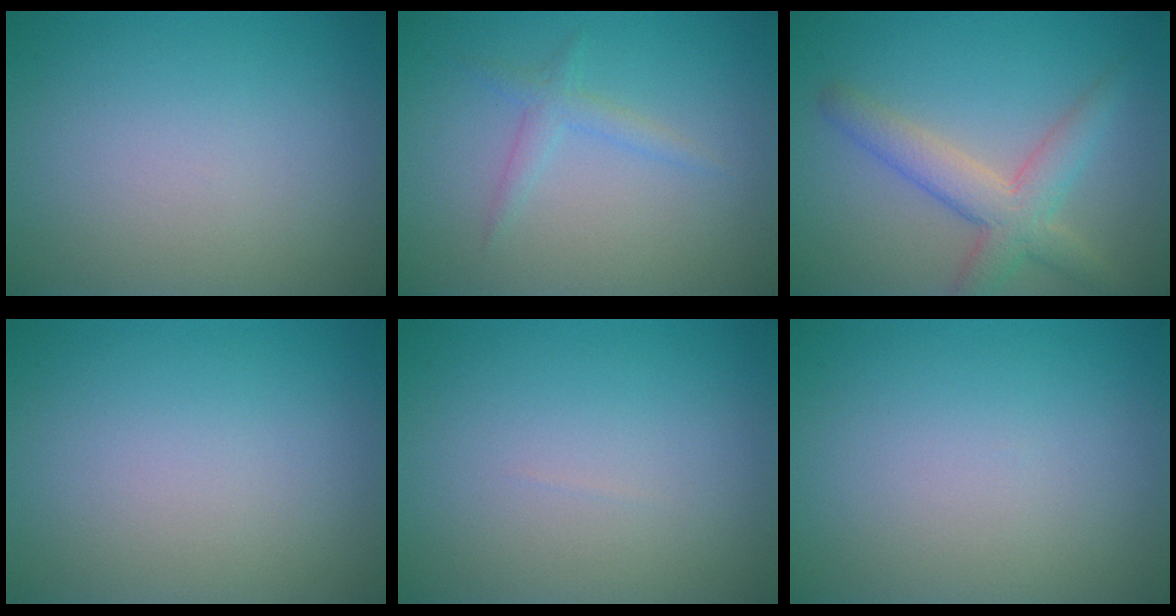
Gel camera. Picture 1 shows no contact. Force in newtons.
{"total": 1.6, "press": 1.6, "slide": 0.1}
{"total": 4.6, "press": 4.6, "slide": 0.3}
{"total": 0.0}
{"total": 0.0}
{"total": 0.0}